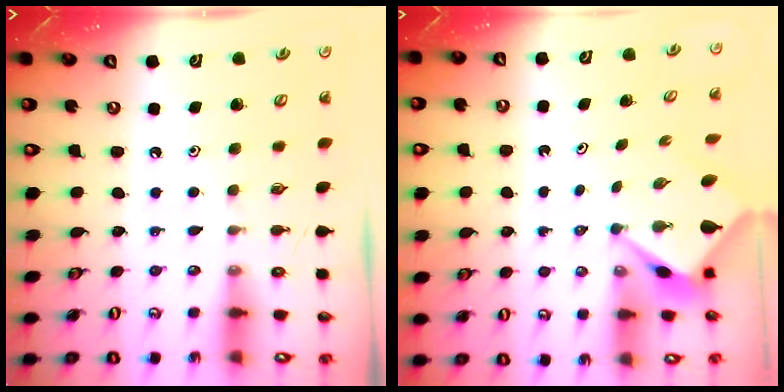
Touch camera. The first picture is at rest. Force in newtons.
{"total": 2.5, "press": 2.5, "slide": 0.2}